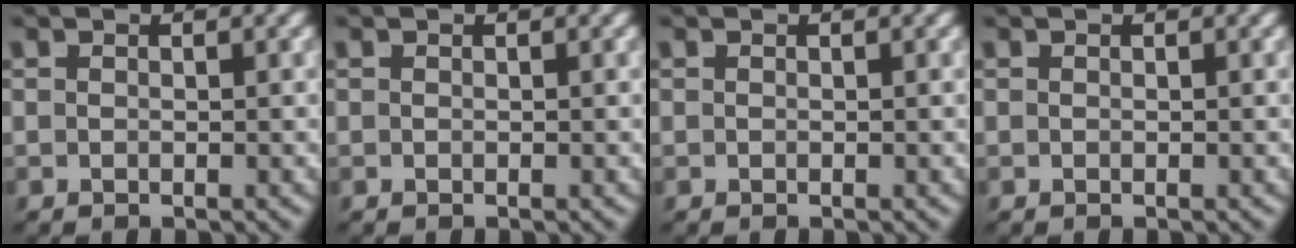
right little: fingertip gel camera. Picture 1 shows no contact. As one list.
[{"total": 0.0}, {"total": 0.0}, {"total": 0.0}]